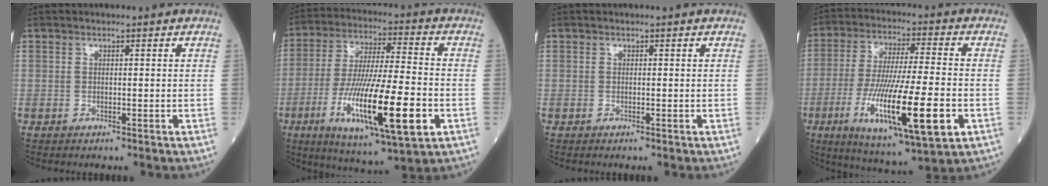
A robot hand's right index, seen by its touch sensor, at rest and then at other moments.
{"total": 19.7, "force": [-6.2, 2.7, 18.6], "torque": [-0.347, -0.032, -0.099]}
{"total": 0.0}
{"total": 19.4, "force": [-6.0, 2.3, 18.3], "torque": [-0.338, -0.039, -0.095]}